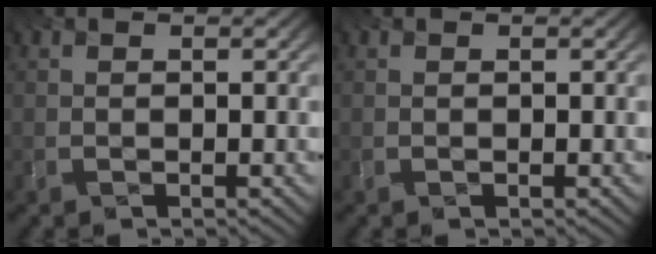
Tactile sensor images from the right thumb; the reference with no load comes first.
{"total": 0.0}